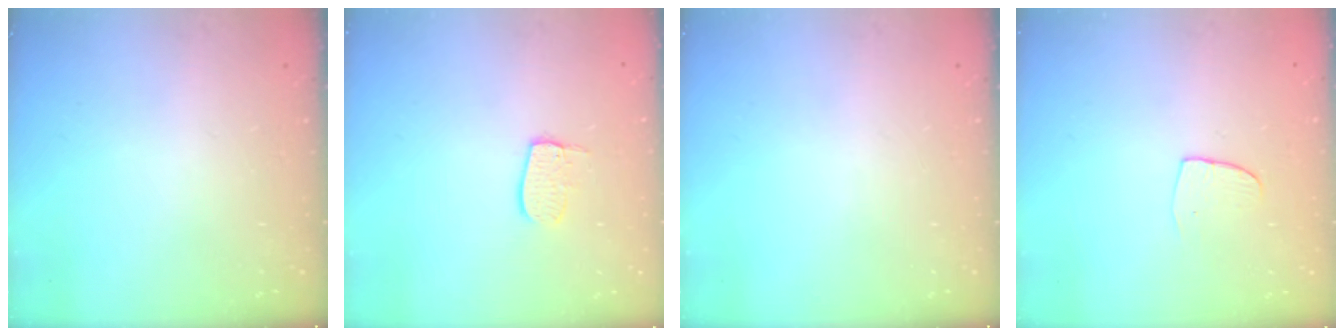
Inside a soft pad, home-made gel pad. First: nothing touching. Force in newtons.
{"total": 7.2, "press": 7.2, "slide": 0.3}
{"total": 0.0}
{"total": 4.2, "press": 4.2, "slide": 0.3}